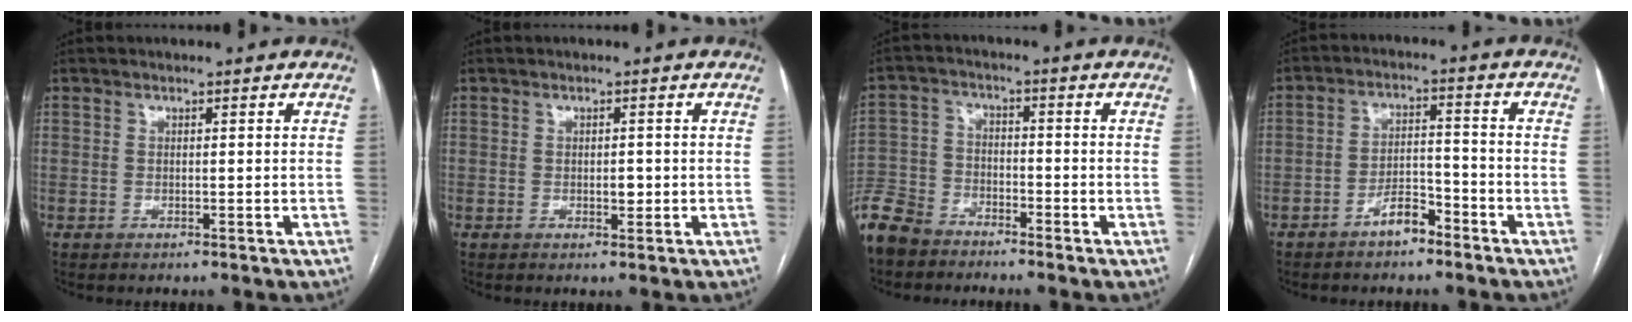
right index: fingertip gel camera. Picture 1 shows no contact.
{"total": 1.5, "force": [-0.2, 0.8, 1.3], "torque": [-0.017, 0.001, -0.001]}
{"total": 9.2, "force": [-7.8, 4.4, 2.3], "torque": [-0.056, -0.006, -0.154]}
{"total": 4.9, "force": [-3.6, 1.8, 2.9], "torque": [-0.051, 0.014, -0.064]}